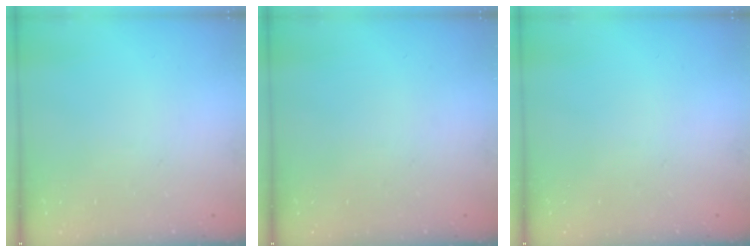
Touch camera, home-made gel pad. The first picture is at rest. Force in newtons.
{"total": 0.0}
{"total": 0.0}